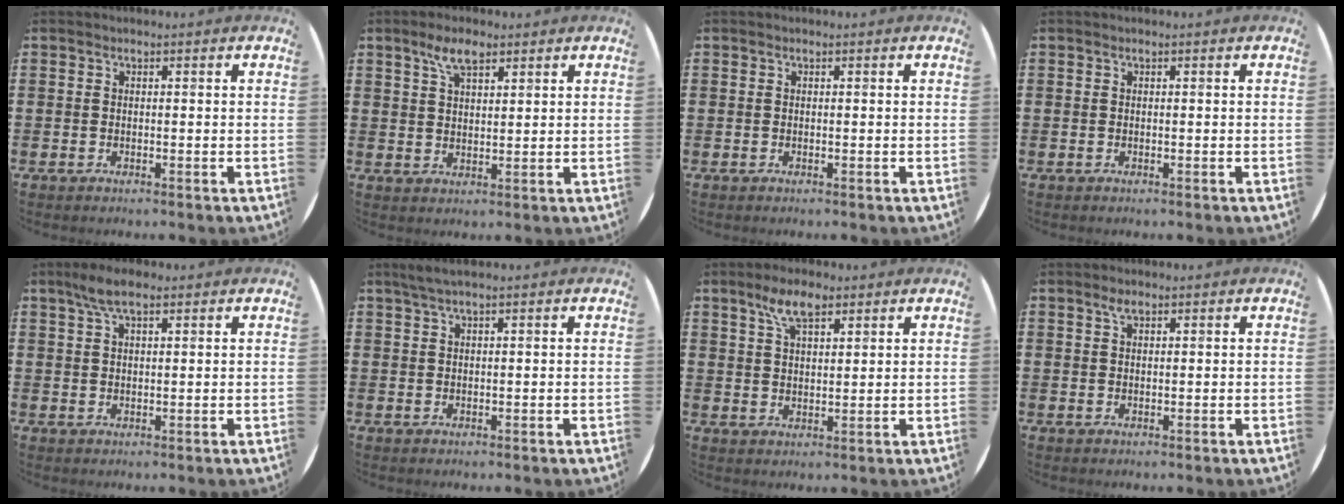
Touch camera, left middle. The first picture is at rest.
{"total": 4.7, "force": [3.2, 1.9, 2.9], "torque": [-0.055, 0.004, 0.055]}
{"total": 0.0}
{"total": 0.0}
{"total": 4.2, "force": [2.7, 1.4, 3.0], "torque": [-0.056, 0.004, 0.046]}
{"total": 1.6, "force": [1.1, -0.1, 1.2], "torque": [-0.023, 0.001, 0.019]}
{"total": 5.5, "force": [3.6, 2.2, 3.5], "torque": [-0.069, 0.004, 0.063]}
{"total": 1.4, "force": [0.9, 0.6, 1.0], "torque": [-0.013, 0.000, 0.014]}